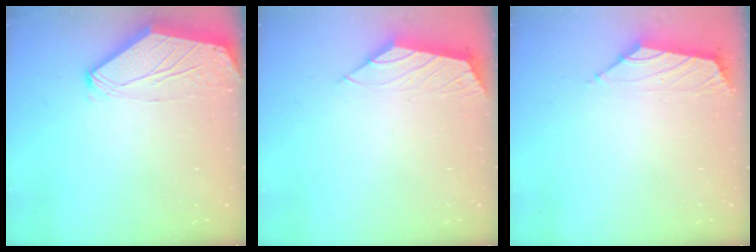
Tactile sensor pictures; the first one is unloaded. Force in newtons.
{"total": 1.6, "press": 1.5, "slide": 0.5}
{"total": 1.6, "press": 1.5, "slide": 0.6}